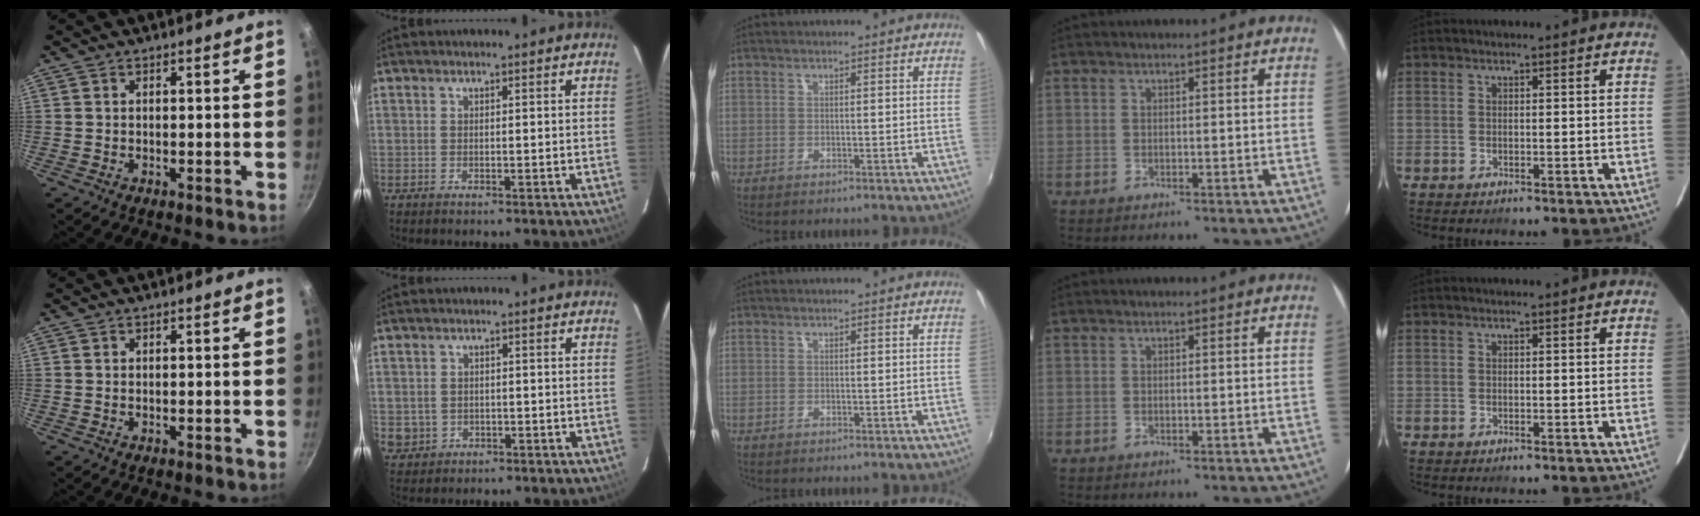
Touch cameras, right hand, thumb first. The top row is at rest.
{"index": {"total": 3.4, "force": [-0.6, 3.3, 0.7], "torque": [-0.022, 0.001, 0.003]}}